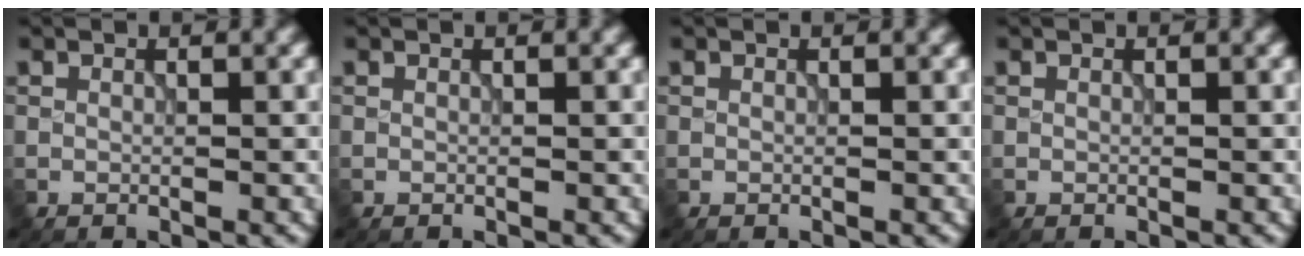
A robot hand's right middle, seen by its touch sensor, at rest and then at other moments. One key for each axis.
{"total": 0.0}
{"total": 0.0}
{"total": 0.0}